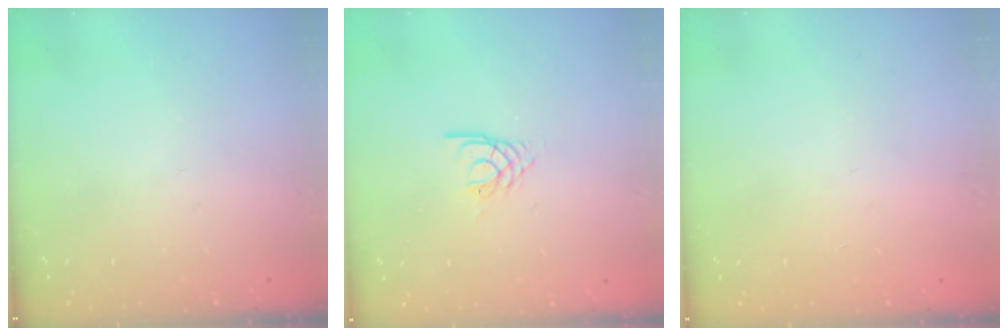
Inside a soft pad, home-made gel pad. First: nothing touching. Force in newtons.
{"total": 2.5, "press": 2.4, "slide": 0.4}
{"total": 1.0, "press": 0.9, "slide": 0.2}